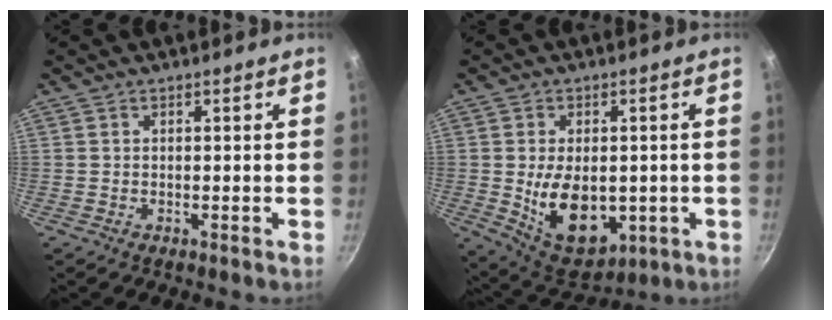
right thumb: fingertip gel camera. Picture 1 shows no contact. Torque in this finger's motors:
{"motor_torque": [-0.42, 1.02, 0.61, 0.86, 0.15]}